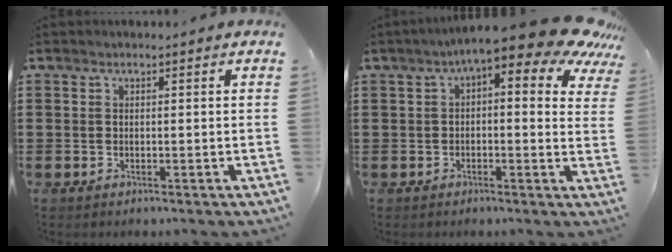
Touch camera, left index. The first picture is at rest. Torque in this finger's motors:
{"motor_torque": [2.14, 0.00, 1.05, 0.21]}